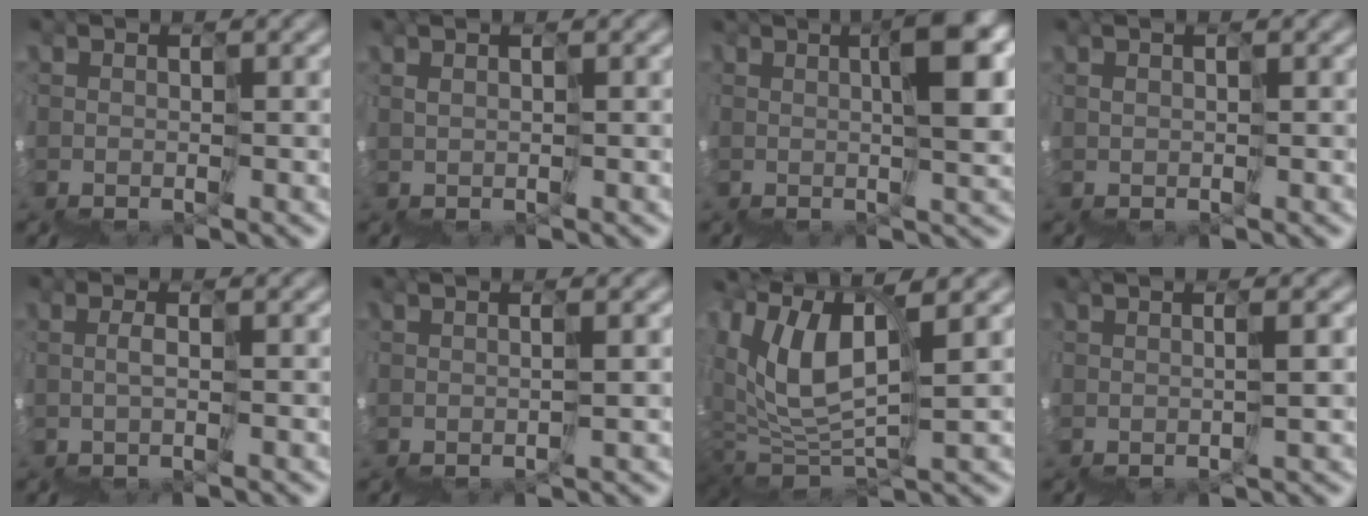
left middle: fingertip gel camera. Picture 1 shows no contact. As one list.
[{"total": 0.8, "force": [0.7, -0.4, 0.2], "torque": [-0.005, 0.011, 0.017]}, {"total": 7.5, "force": [2.9, 1.5, 6.8], "torque": [-0.115, 0.022, 0.057]}, {"total": 0.7, "force": [0.6, 0.2, 0.3], "torque": [-0.003, 0.010, 0.012]}, {"total": 0.8, "force": [-0.2, -0.6, 0.5], "torque": [-0.008, 0.002, 0.001]}, {"total": 2.2, "force": [1.1, 0.0, 1.9], "torque": [-0.020, 0.009, 0.024]}, {"total": 5.9, "force": [3.4, 1.7, 4.5], "torque": [-0.110, 0.018, 0.058]}, {"total": 3.3, "force": [1.2, 0.5, 3.1], "torque": [-0.019, 0.020, 0.024]}]